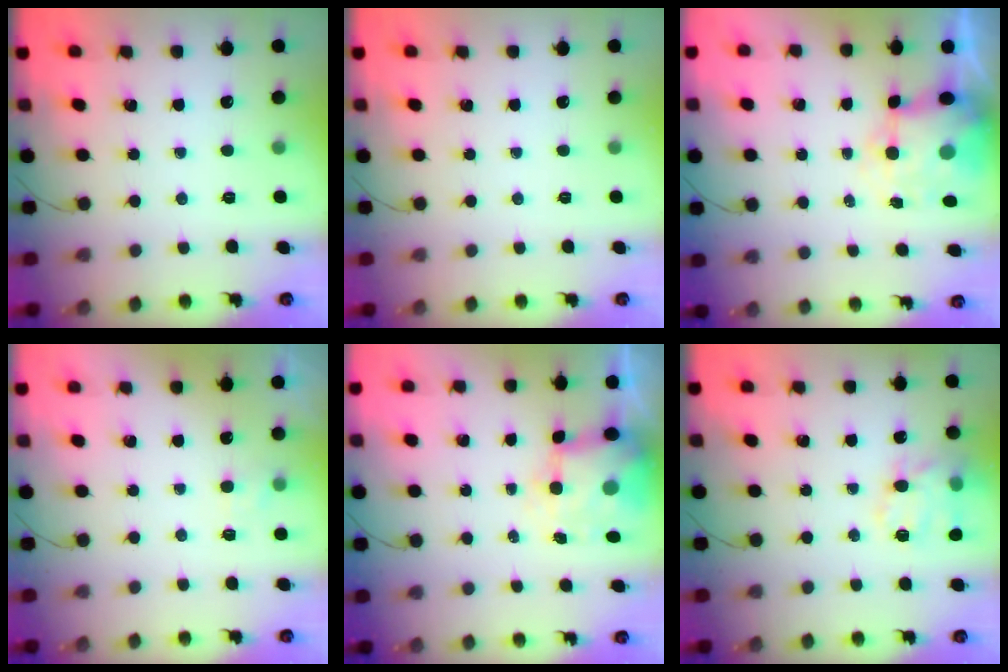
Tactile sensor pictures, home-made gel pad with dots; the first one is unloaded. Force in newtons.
{"total": 0.0}
{"total": 8.3, "press": 8.0, "slide": 2.1}
{"total": 2.1, "press": 1.6, "slide": 1.3}
{"total": 7.8, "press": 7.7, "slide": 1.3}
{"total": 16.2, "press": 16.1, "slide": 2.5}